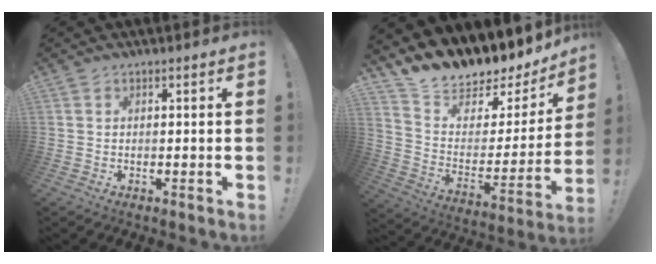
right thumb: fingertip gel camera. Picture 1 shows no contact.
{"total": 12.6, "force": [11.5, 3.9, 3.3], "torque": [-0.062, -0.114, 0.202]}